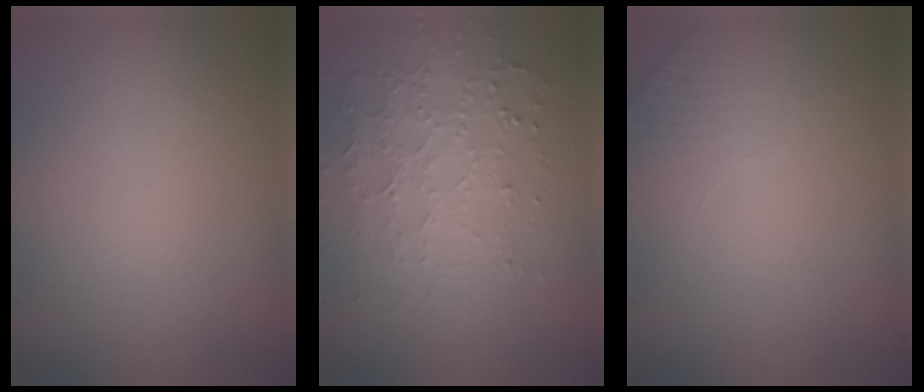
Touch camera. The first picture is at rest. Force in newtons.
{"total": 3.5, "press": 3.3, "slide": 1.0}
{"total": 1.3, "press": 1.2, "slide": 0.3}